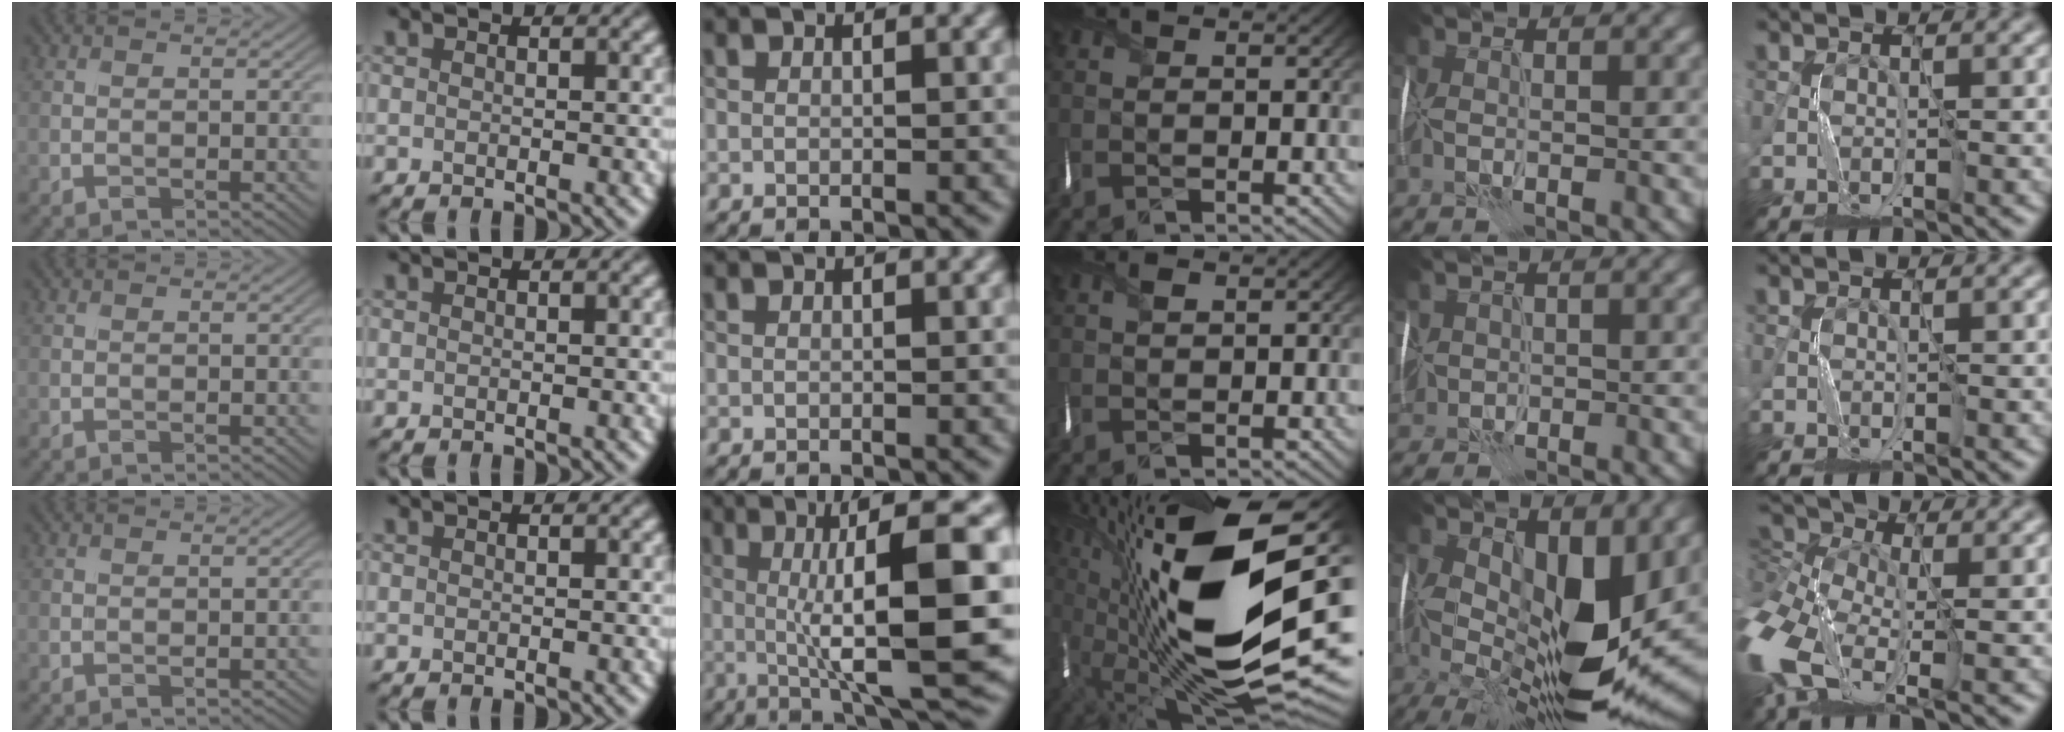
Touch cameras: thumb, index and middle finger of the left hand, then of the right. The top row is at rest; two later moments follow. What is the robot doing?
{"motion": "wrap", "object": "thread"}